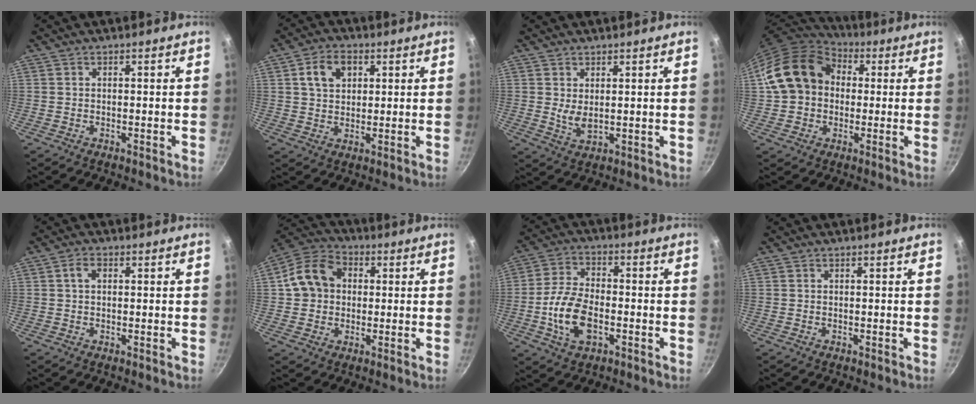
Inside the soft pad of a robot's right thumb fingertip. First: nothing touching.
{"total": 7.0, "force": [2.3, 5.0, 4.2], "torque": [-0.056, 0.004, 0.037]}
{"total": 3.6, "force": [1.4, 1.7, 2.9], "torque": [-0.049, -0.019, 0.030]}
{"total": 16.7, "force": [2.2, 13.5, 9.5], "torque": [-0.151, 0.040, 0.029]}
{"total": 2.5, "force": [0.5, 1.7, 1.7], "torque": [-0.027, 0.005, 0.007]}
{"total": 10.8, "force": [1.4, 8.9, 5.9], "torque": [-0.081, 0.019, 0.006]}
{"total": 11.0, "force": [-2.8, 6.2, 8.6], "torque": [-0.163, 0.022, -0.058]}
{"total": 0.0}